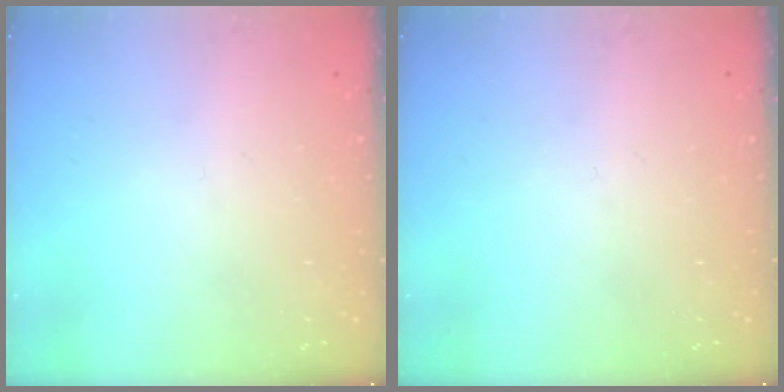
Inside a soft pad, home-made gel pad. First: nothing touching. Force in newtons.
{"total": 0.0}